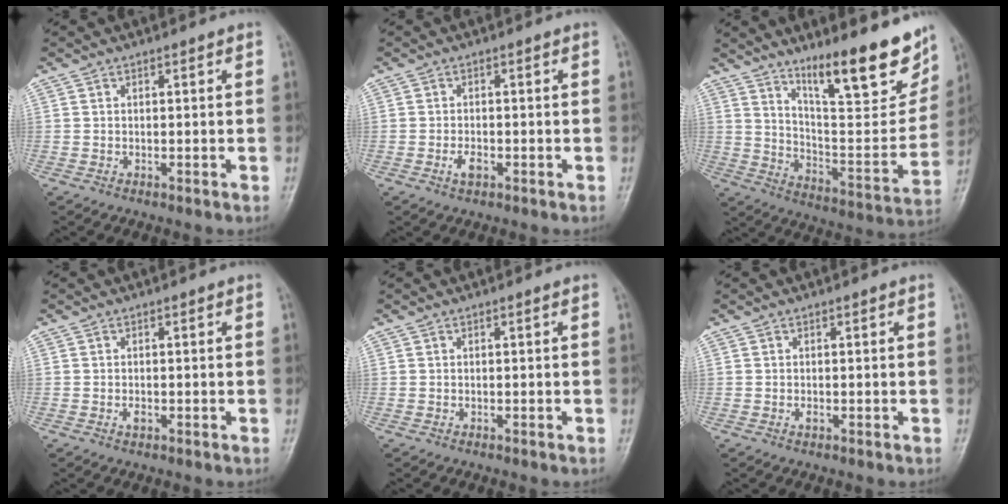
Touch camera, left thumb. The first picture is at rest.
{"total": 2.2, "force": [-0.9, 1.2, 1.6], "torque": [-0.029, 0.000, -0.017]}
{"total": 21.3, "force": [14.3, 5.0, 14.9], "torque": [-0.178, -0.085, 0.230]}
{"total": 1.0, "force": [-0.3, 0.7, 0.7], "torque": [-0.011, -0.002, -0.005]}
{"total": 0.0}
{"total": 0.6, "force": [-0.1, 0.4, 0.4], "torque": [-0.007, -0.001, -0.003]}